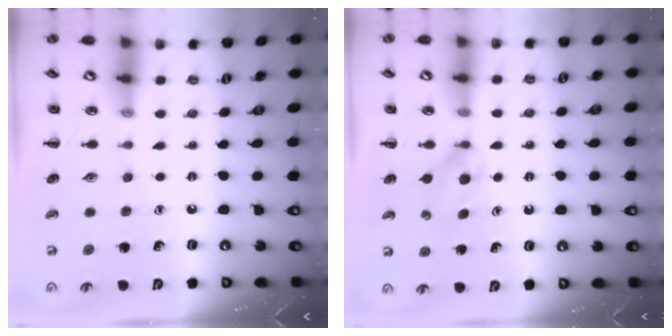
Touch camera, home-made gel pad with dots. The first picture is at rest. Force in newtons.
{"total": 4.9, "press": 4.7, "slide": 1.2}